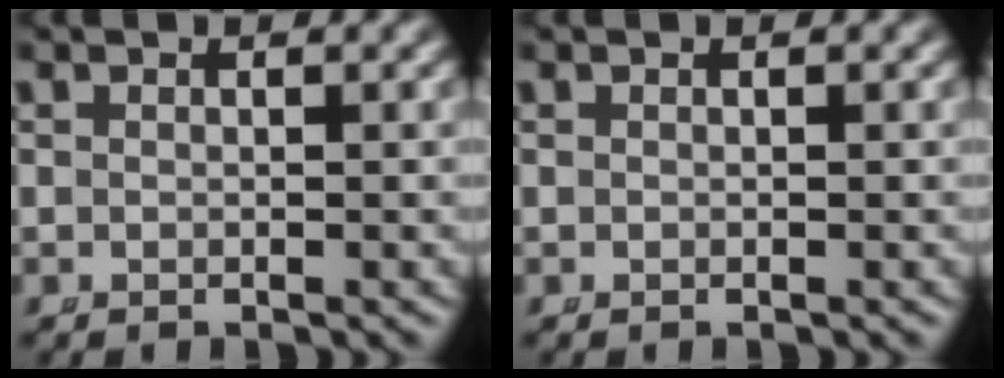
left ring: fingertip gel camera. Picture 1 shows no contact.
{"total": 0.0}